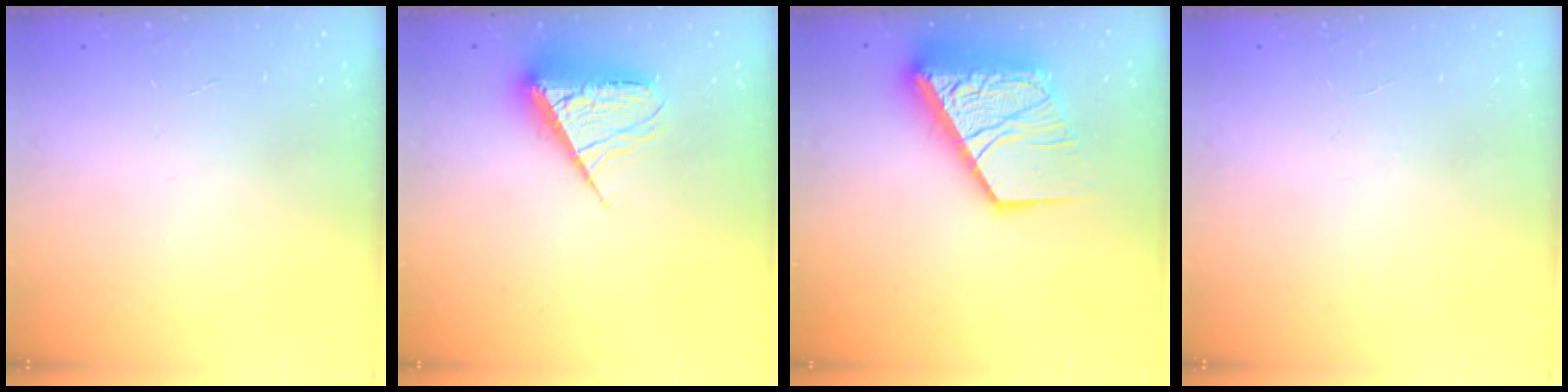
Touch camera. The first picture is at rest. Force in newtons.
{"total": 8.8, "press": 8.8, "slide": 0.9}
{"total": 20.2, "press": 20.1, "slide": 2.4}
{"total": 0.0}